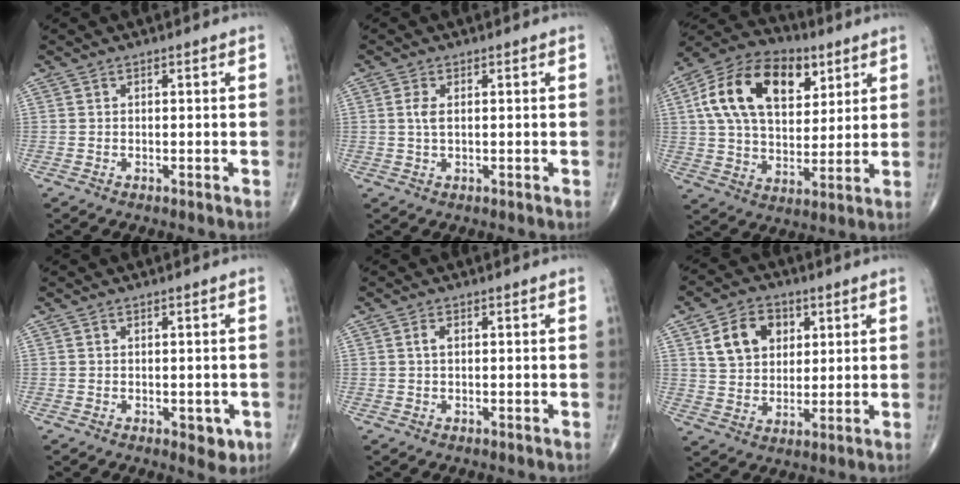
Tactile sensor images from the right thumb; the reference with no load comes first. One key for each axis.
{"total": 2.3, "fx": 0.4, "fy": 1.1, "fz": 2.0, "tx": -0.050, "ty": 0.002, "tz": 0.009}
{"total": 20.7, "fx": 7.2, "fy": 12.8, "fz": 14.6, "tx": -0.235, "ty": -0.006, "tz": 0.120}
{"total": 3.6, "fx": -0.9, "fy": 2.1, "fz": 2.8, "tx": -0.019, "ty": -0.004, "tz": -0.005}
{"total": 1.4, "fx": 0.2, "fy": 0.7, "fz": 1.1, "tx": -0.024, "ty": 0.005, "tz": 0.004}
{"total": 10.6, "fx": 3.9, "fy": 7.9, "fz": 5.9, "tx": -0.071, "ty": -0.009, "tz": 0.073}